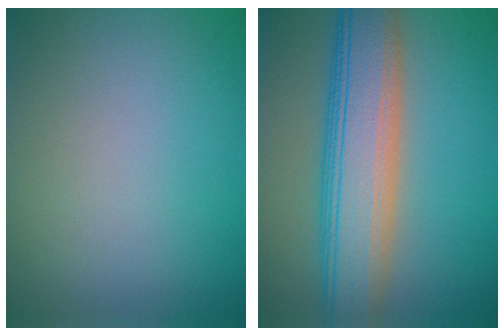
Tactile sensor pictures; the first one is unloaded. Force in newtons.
{"total": 8.9, "press": 8.9, "slide": 0.6}